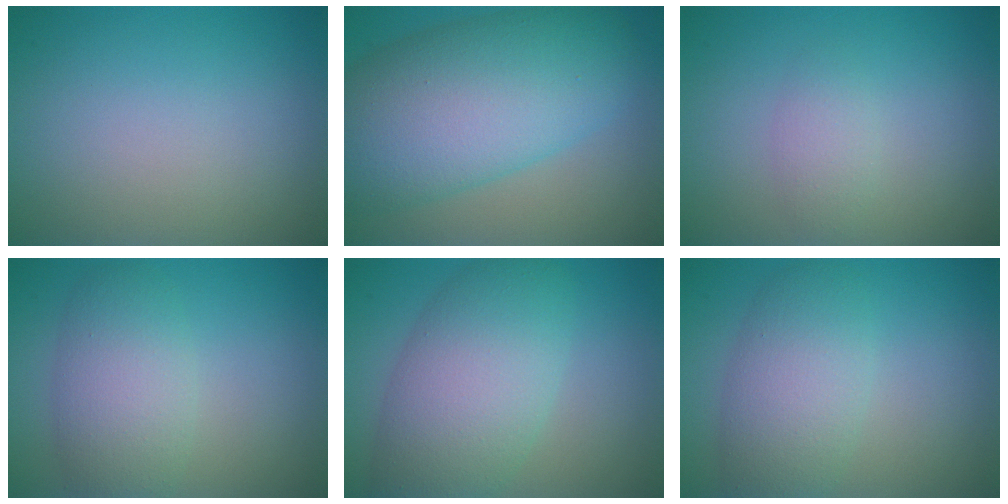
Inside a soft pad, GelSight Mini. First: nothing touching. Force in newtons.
{"total": 11.9, "press": 11.9, "slide": 0.4}
{"total": 1.7, "press": 1.7, "slide": 0.0}
{"total": 5.0, "press": 5.0, "slide": 0.3}
{"total": 8.3, "press": 8.3, "slide": 0.5}
{"total": 5.1, "press": 5.1, "slide": 0.1}